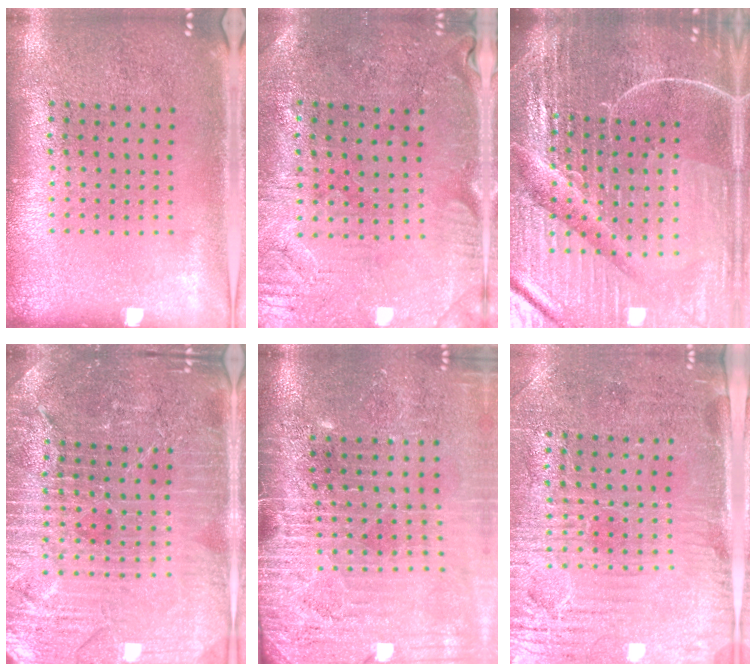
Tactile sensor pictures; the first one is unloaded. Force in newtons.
{"total": 0.6, "press": 0.5, "slide": 0.3}
{"total": 7.1, "press": 6.1, "slide": 3.5}
{"total": 4.4, "press": 4.1, "slide": 1.4}
{"total": 3.8, "press": 3.4, "slide": 1.7}
{"total": 3.5, "press": 3.2, "slide": 1.6}